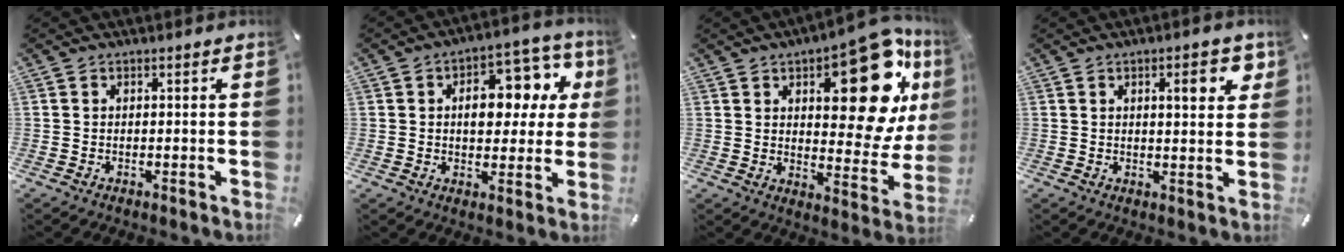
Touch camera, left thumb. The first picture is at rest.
{"total": 14.0, "force": [3.2, 8.7, 10.6], "torque": [-0.137, -0.011, 0.053]}
{"total": 25.4, "force": [10.9, 12.3, 19.4], "torque": [-0.228, -0.078, 0.172]}
{"total": 6.7, "force": [2.8, 2.2, 5.6], "torque": [-0.075, -0.010, 0.038]}